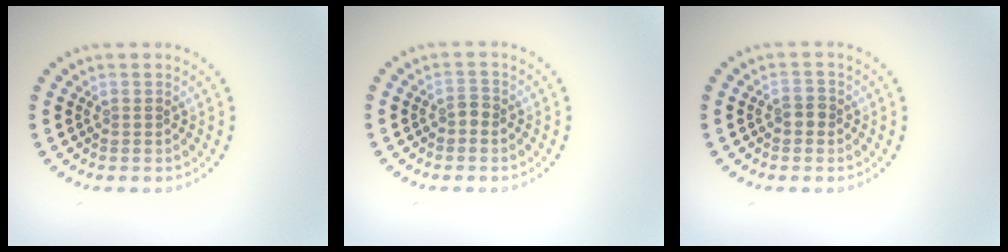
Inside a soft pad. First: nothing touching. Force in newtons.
{"total": 0.9, "press": 0.8, "slide": 0.3}
{"total": 1.4, "press": 1.3, "slide": 0.4}